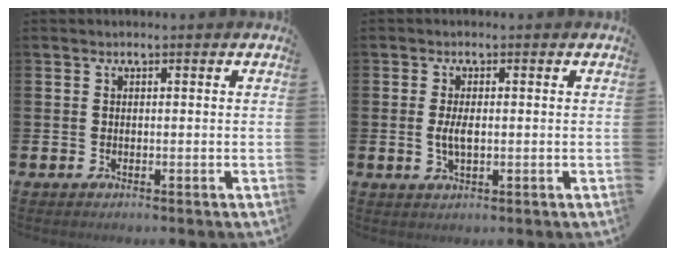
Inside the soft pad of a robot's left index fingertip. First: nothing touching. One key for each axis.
{"total": 2.8, "fx": 0.1, "fy": 1.2, "fz": 2.5, "tx": -0.054, "ty": -0.001, "tz": -0.003}